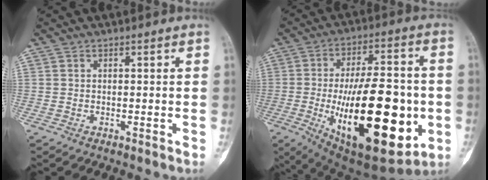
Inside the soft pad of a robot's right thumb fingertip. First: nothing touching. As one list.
[{"total": 29.0, "force": [-5.7, 12.3, 25.6], "torque": [-0.392, -0.006, -0.067]}]